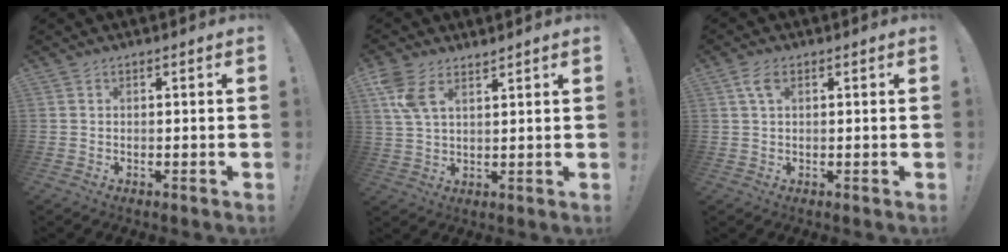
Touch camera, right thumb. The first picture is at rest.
{"total": 7.0, "force": [4.7, 2.9, 4.4], "torque": [-0.087, -0.018, 0.090]}
{"total": 3.8, "force": [1.5, 1.9, 3.0], "torque": [-0.062, 0.005, 0.028]}